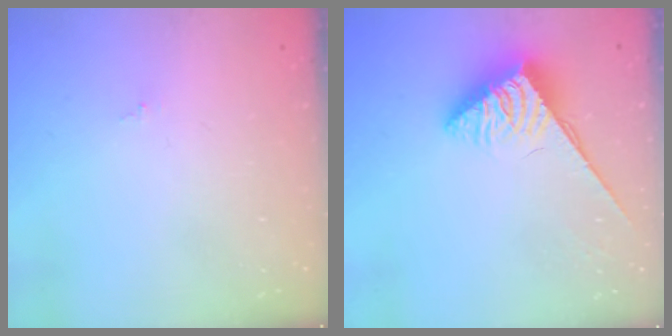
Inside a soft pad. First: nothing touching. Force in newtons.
{"total": 3.7, "press": 3.6, "slide": 0.7}